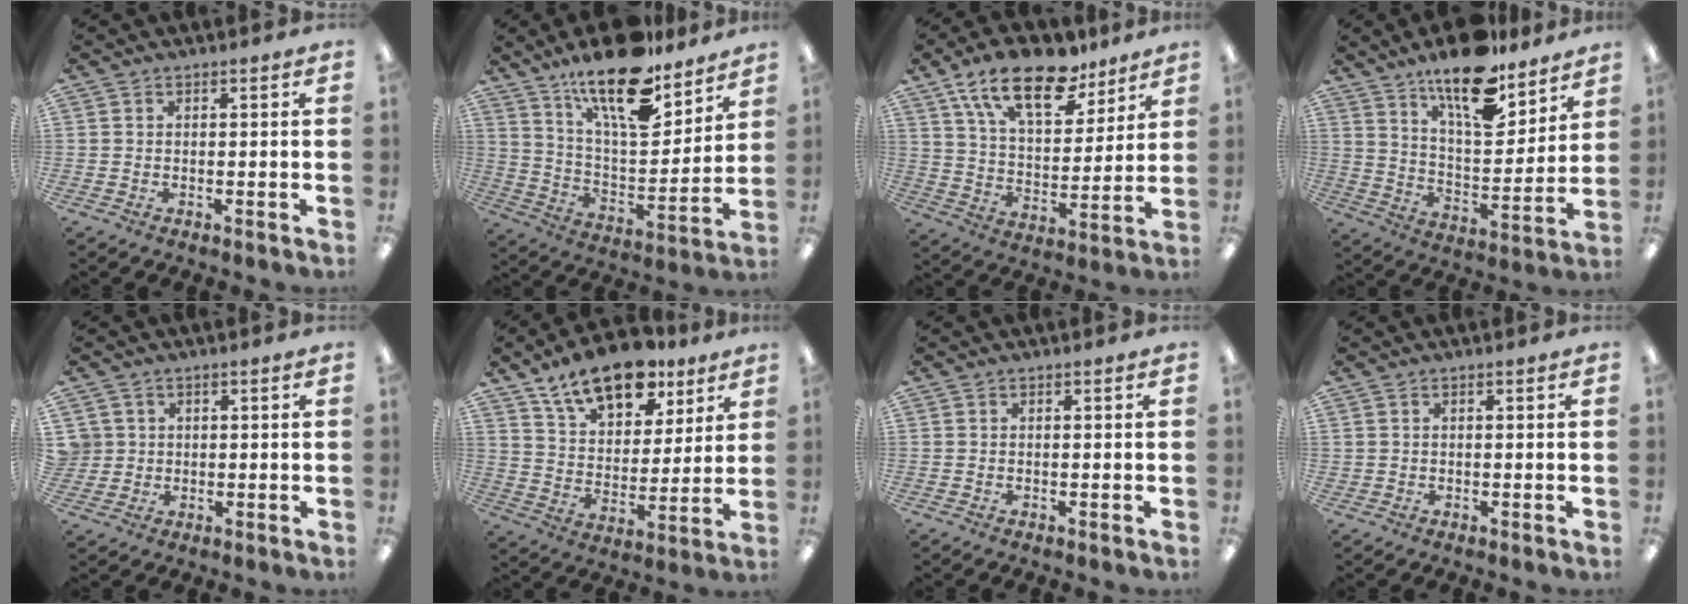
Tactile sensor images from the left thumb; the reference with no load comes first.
{"total": 19.9, "force": [14.6, 6.8, 11.6], "torque": [-0.203, -0.090, 0.250]}
{"total": 19.4, "force": [13.3, 8.6, 11.3], "torque": [-0.195, -0.064, 0.230]}
{"total": 16.8, "force": [12.8, 5.8, 9.2], "torque": [-0.150, -0.082, 0.218]}
{"total": 3.5, "force": [0.8, 3.4, 0.0], "torque": [-0.013, 0.006, 0.016]}
{"total": 16.7, "force": [12.2, 8.1, 8.0], "torque": [-0.128, -0.067, 0.216]}
{"total": 0.0}
{"total": 0.5, "force": [0.2, 0.5, 0.1], "torque": [-0.002, 0.001, 0.004]}